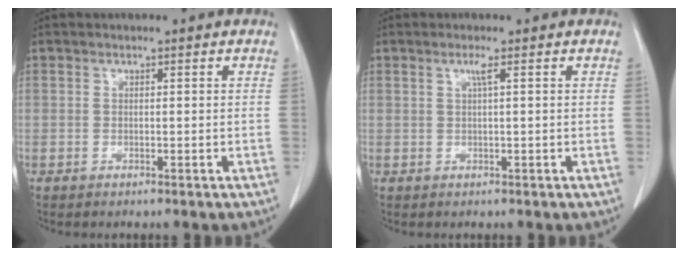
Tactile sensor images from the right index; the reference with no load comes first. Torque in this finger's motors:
{"motor_torque": [0.24, 0.03, 0.10, 0.01]}